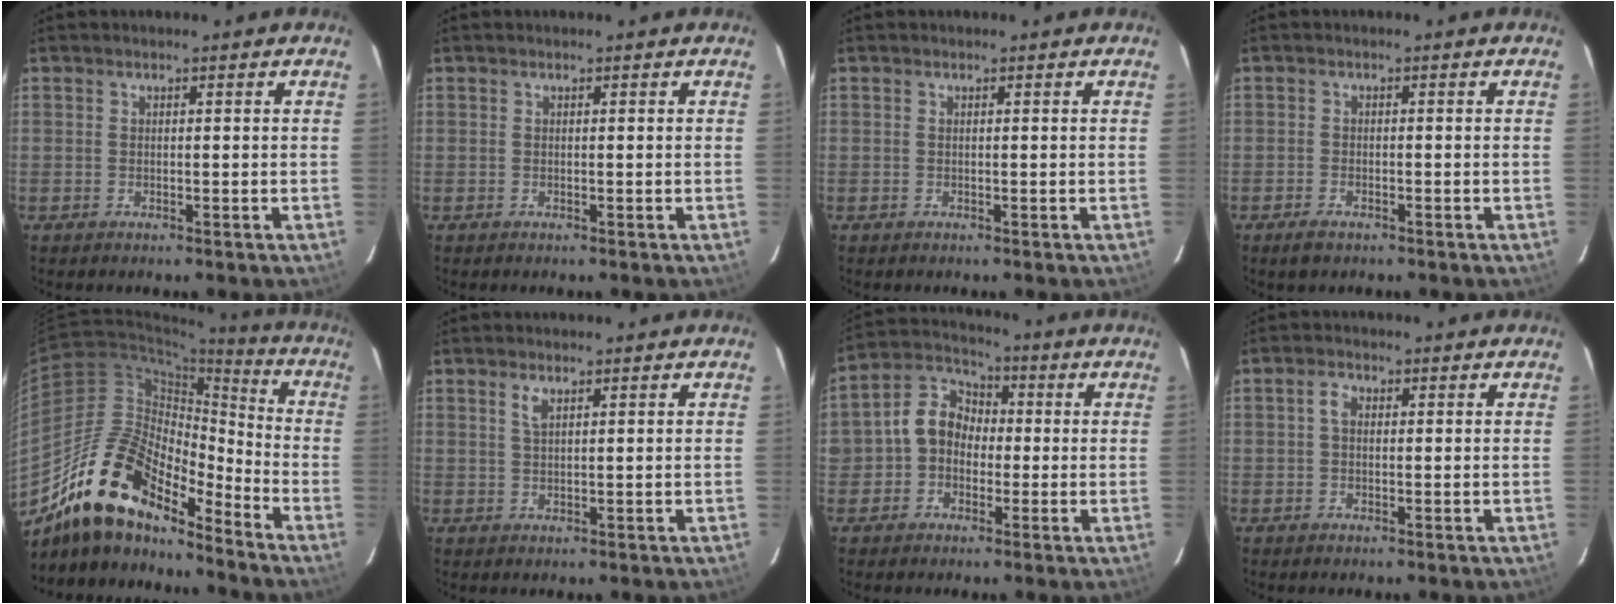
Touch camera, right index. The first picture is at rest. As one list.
[{"total": 0.0}, {"total": 0.0}, {"total": 2.4, "force": [-1.8, 1.1, 1.2], "torque": [-0.031, -0.005, -0.035]}, {"total": 19.0, "force": [-14.9, 6.6, 9.6], "torque": [-0.174, 0.003, -0.282]}, {"total": 1.8, "force": [1.0, 0.6, 1.3], "torque": [-0.026, 0.002, 0.018]}, {"total": 8.3, "force": [-1.2, 7.4, 3.6], "torque": [-0.076, 0.035, -0.024]}, {"total": 1.9, "force": [0.2, 1.3, 1.4], "torque": [-0.027, 0.008, 0.002]}]